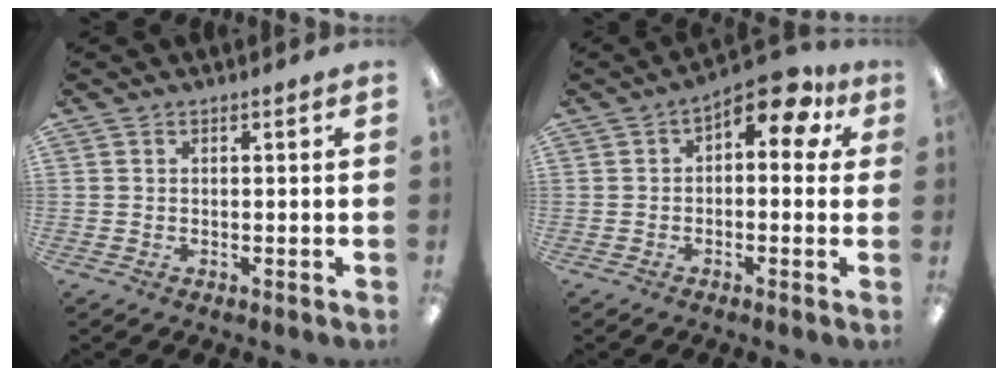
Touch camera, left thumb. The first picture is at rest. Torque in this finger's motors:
{"motor_torque": [-0.15, 0.57, 0.37, 0.52, 0.07]}